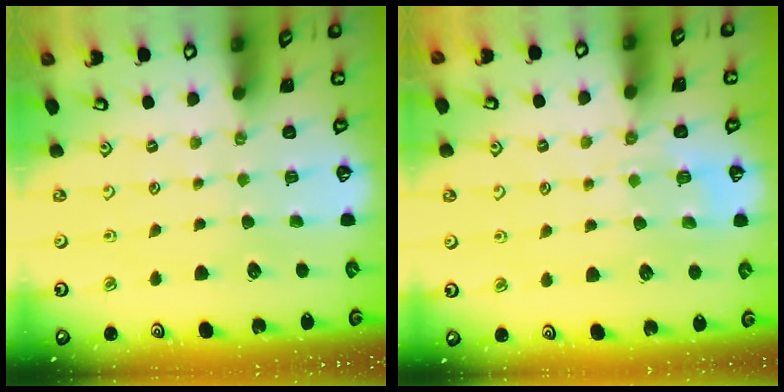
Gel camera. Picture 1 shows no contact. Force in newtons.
{"total": 4.9, "press": 4.8, "slide": 1.3}